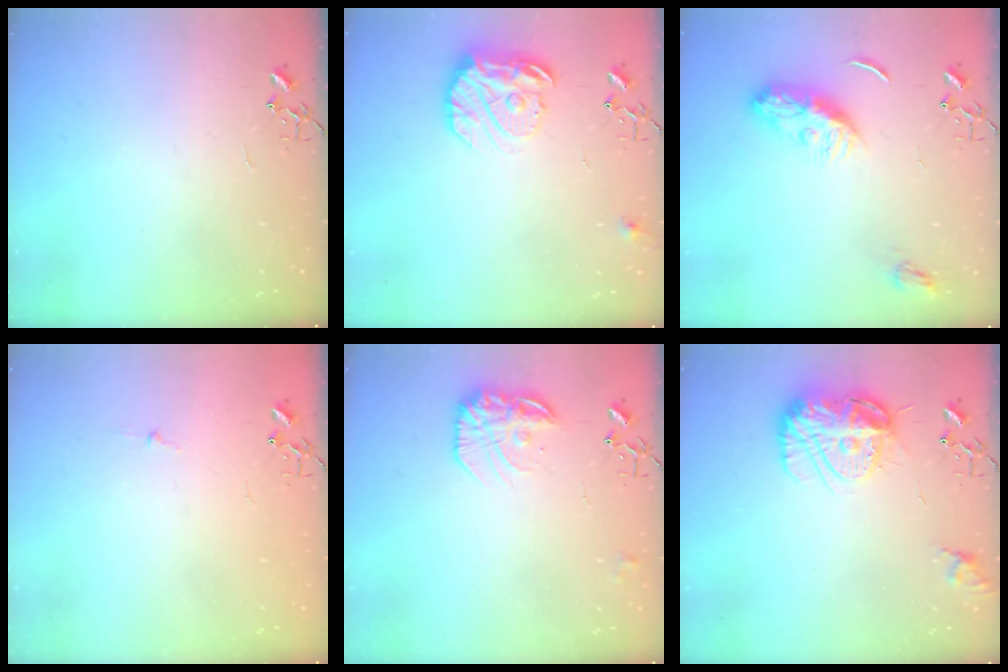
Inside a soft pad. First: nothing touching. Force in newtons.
{"total": 16.2, "press": 16.1, "slide": 1.4}
{"total": 10.6, "press": 10.5, "slide": 0.7}
{"total": 2.7, "press": 2.7, "slide": 0.3}
{"total": 15.5, "press": 15.5, "slide": 1.0}
{"total": 14.7, "press": 14.7, "slide": 1.0}